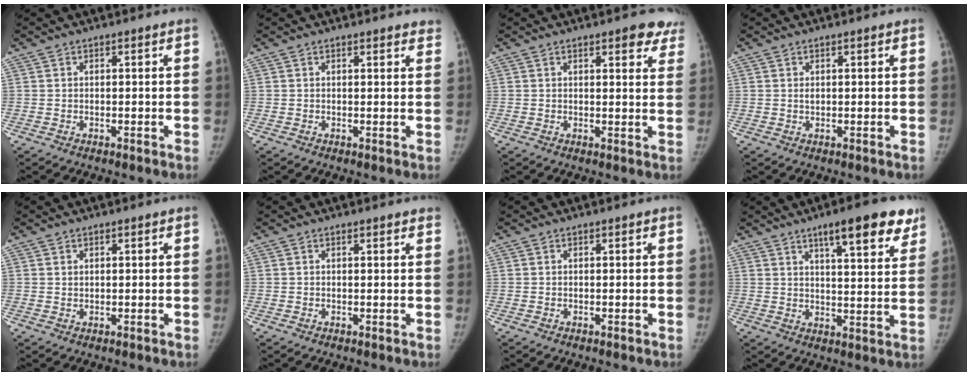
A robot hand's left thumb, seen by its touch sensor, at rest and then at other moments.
{"total": 3.1, "force": [2.7, 0.8, 1.2], "torque": [0.001, -0.004, 0.022]}
{"total": 7.0, "force": [5.1, 2.5, 4.2], "torque": [-0.017, -0.020, 0.049]}
{"total": 1.0, "force": [0.5, 0.4, 0.8], "torque": [-0.013, -0.002, 0.010]}
{"total": 0.8, "force": [0.6, 0.4, 0.4], "torque": [-0.004, -0.005, 0.010]}
{"total": 1.5, "force": [1.2, 0.3, 0.8], "torque": [-0.005, 0.001, 0.015]}
{"total": 0.0}
{"total": 13.8, "force": [8.7, 3.5, 10.1], "torque": [-0.109, -0.037, 0.122]}